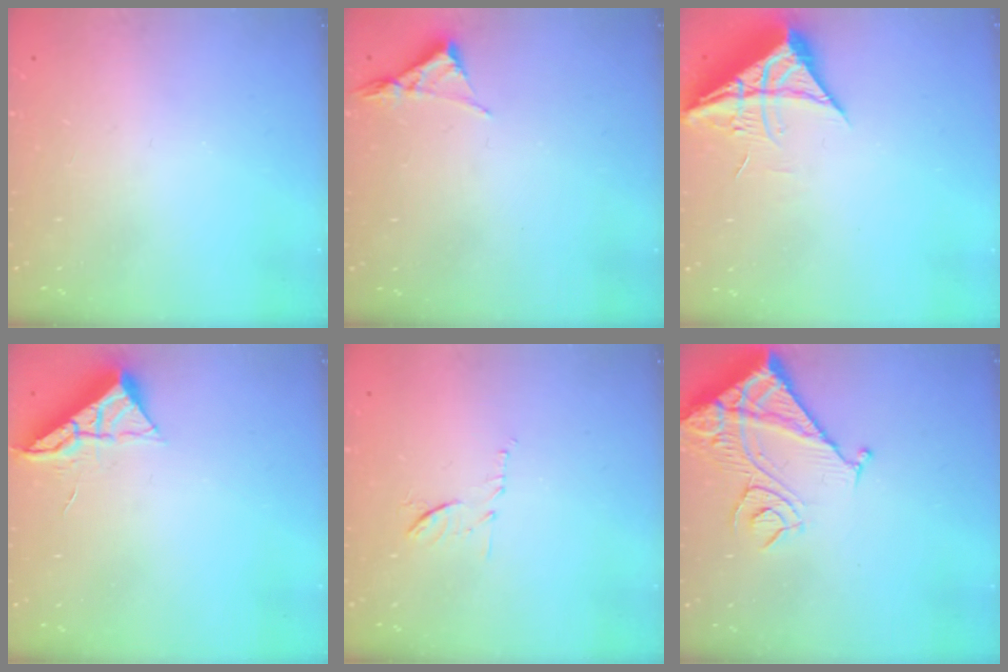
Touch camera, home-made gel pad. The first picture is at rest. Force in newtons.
{"total": 3.1, "press": 3.1, "slide": 0.5}
{"total": 9.4, "press": 9.3, "slide": 1.0}
{"total": 6.9, "press": 6.9, "slide": 0.5}
{"total": 7.8, "press": 7.8, "slide": 0.3}
{"total": 13.7, "press": 13.6, "slide": 1.6}